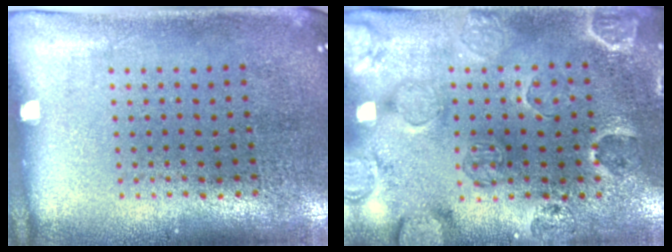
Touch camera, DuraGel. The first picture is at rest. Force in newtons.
{"total": 2.5, "press": 2.1, "slide": 1.4}